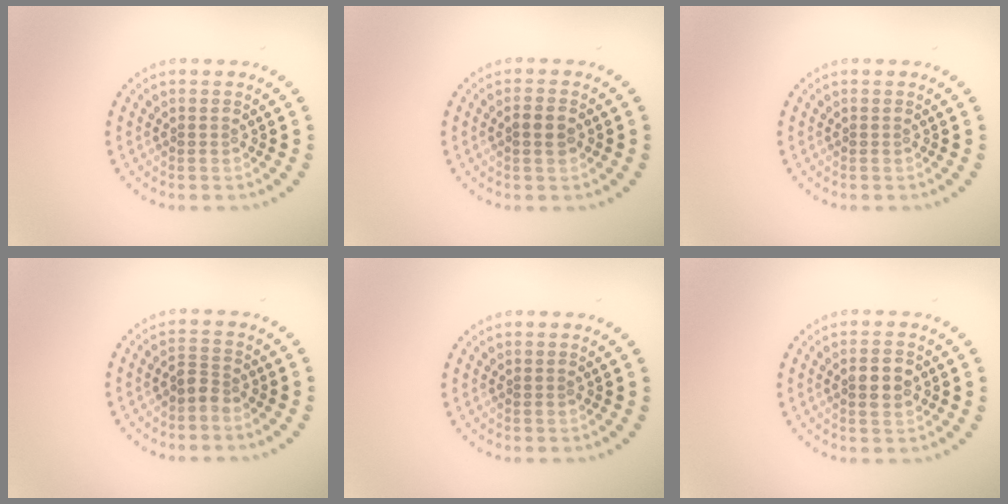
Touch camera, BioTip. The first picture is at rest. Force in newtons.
{"total": 1.7, "press": 1.7, "slide": 0.2}
{"total": 0.0}
{"total": 1.6, "press": 1.2, "slide": 1.1}
{"total": 0.0}
{"total": 2.9, "press": 2.9, "slide": 0.1}